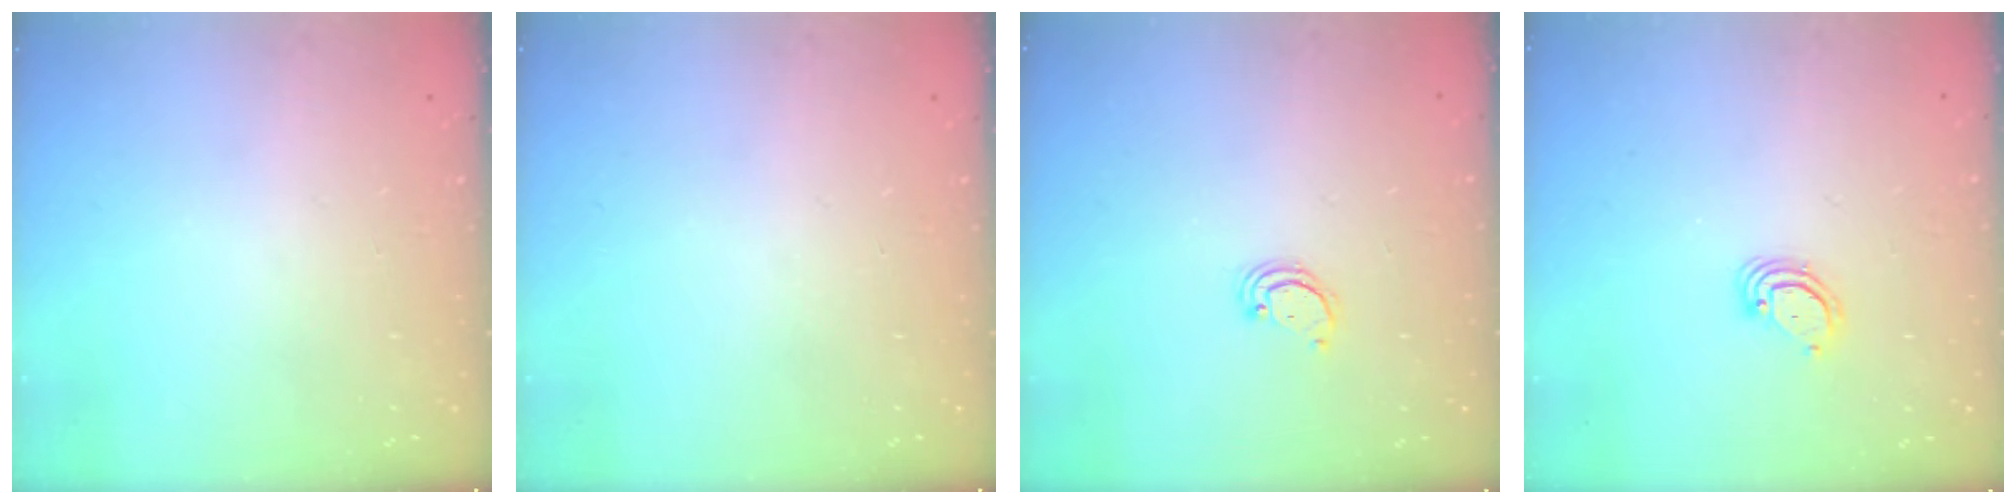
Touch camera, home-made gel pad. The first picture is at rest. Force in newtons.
{"total": 0.0}
{"total": 2.2, "press": 2.2, "slide": 0.2}
{"total": 3.8, "press": 3.8, "slide": 0.3}